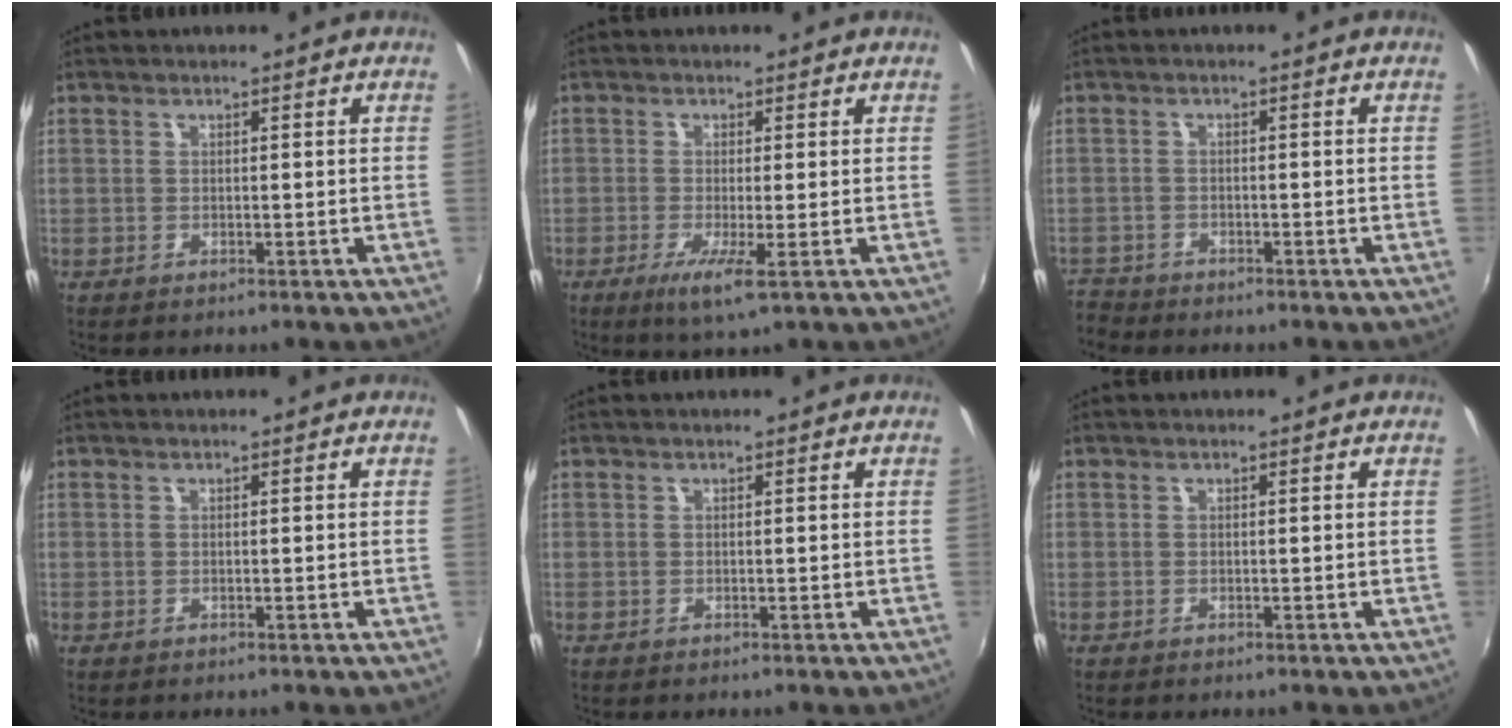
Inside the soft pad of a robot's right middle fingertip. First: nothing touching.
{"total": 4.5, "force": [-1.7, -0.1, 4.1], "torque": [-0.091, -0.017, -0.035]}
{"total": 4.8, "force": [-4.4, 1.8, 0.4], "torque": [-0.033, -0.010, -0.086]}
{"total": 0.0}
{"total": 0.0}
{"total": 0.0}